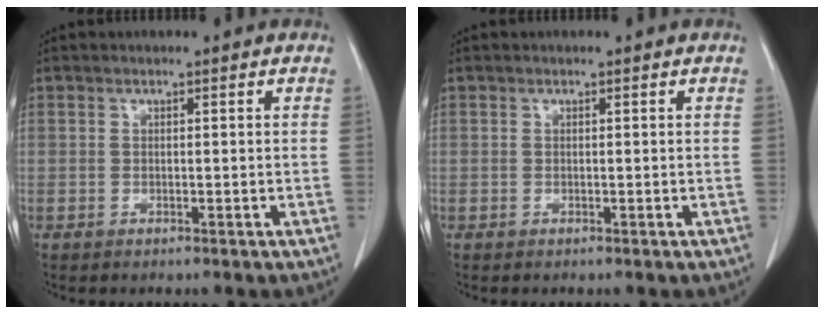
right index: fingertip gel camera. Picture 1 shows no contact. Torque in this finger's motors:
{"motor_torque": [0.00, 0.00, 0.00, 0.00]}